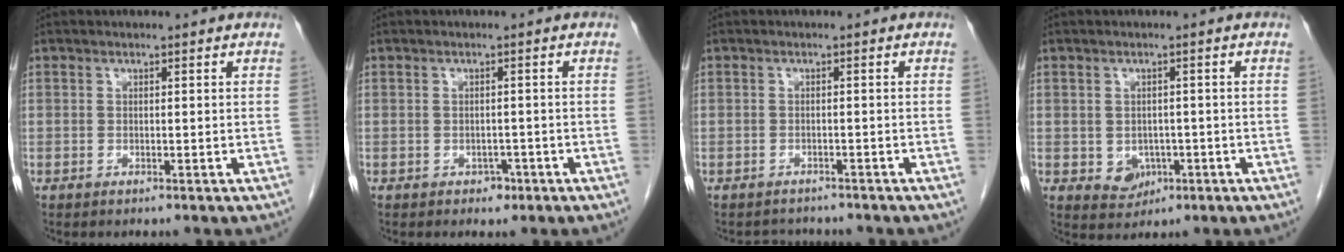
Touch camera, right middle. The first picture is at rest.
{"total": 1.6, "force": [-0.9, 1.2, 0.6], "torque": [-0.008, 0.004, -0.009]}
{"total": 2.7, "force": [-2.5, 1.1, -0.3], "torque": [0.003, -0.002, -0.039]}
{"total": 3.5, "force": [-1.0, 2.9, 1.7], "torque": [-0.020, 0.002, -0.003]}